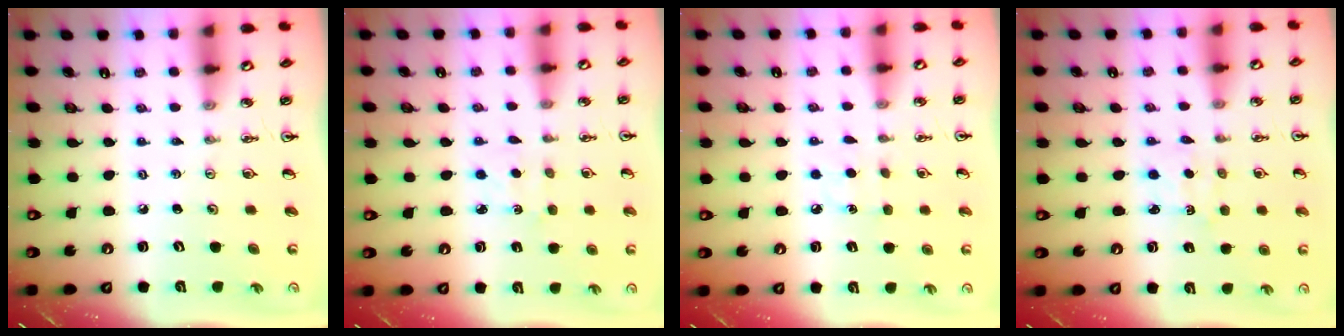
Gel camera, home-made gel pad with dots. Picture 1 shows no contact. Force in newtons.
{"total": 2.2, "press": 2.2, "slide": 0.3}
{"total": 5.0, "press": 5.0, "slide": 0.4}
{"total": 2.5, "press": 2.5, "slide": 0.3}